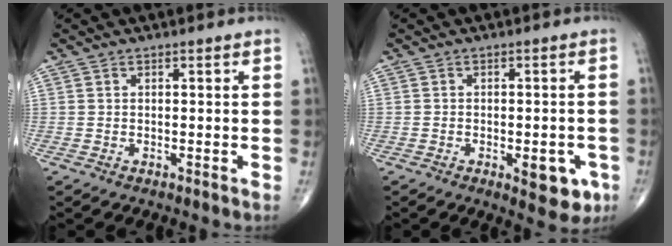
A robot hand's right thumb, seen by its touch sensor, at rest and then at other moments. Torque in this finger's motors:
{"motor_torque": [0.79, 0.46, 0.29, -0.50, 0.15]}